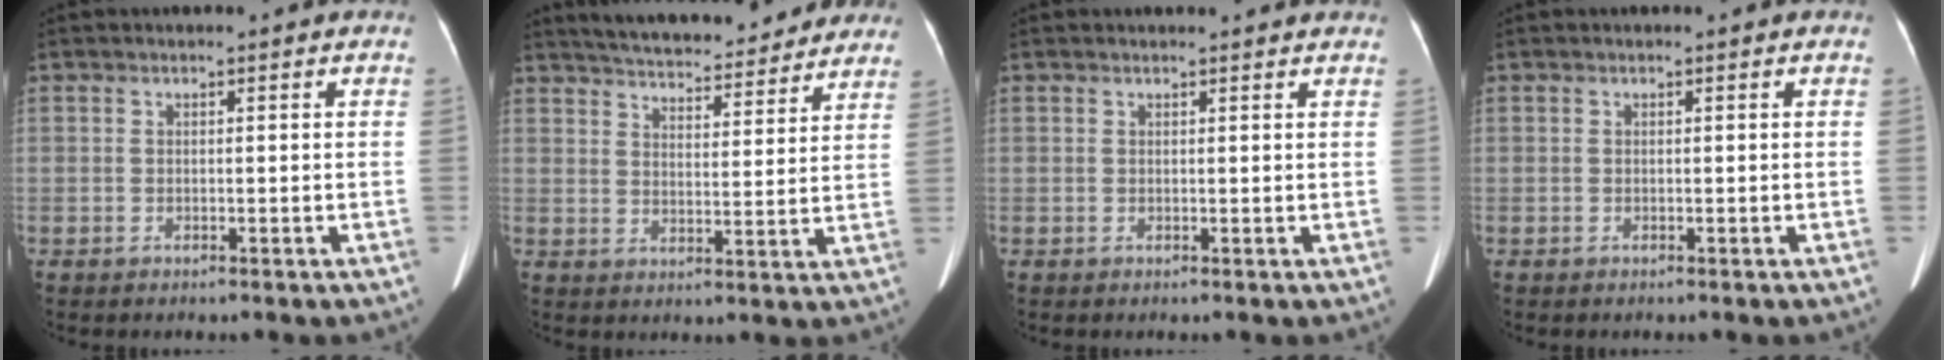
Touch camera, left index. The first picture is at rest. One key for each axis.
{"total": 20.3, "fx": 18.4, "fy": 4.2, "fz": 7.4, "tx": -0.113, "ty": 0.009, "tz": 0.243}
{"total": 3.4, "fx": 3.3, "fy": 0.4, "fz": 0.7, "tx": -0.013, "ty": 0.013, "tz": 0.032}
{"total": 0.0}